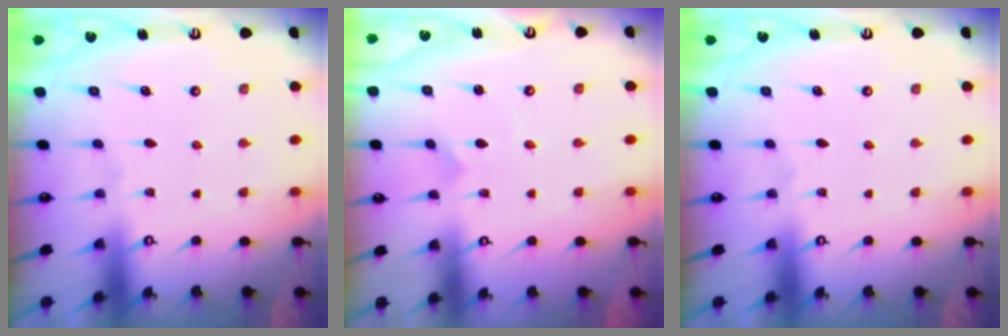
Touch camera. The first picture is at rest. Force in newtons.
{"total": 0.0}
{"total": 0.0}